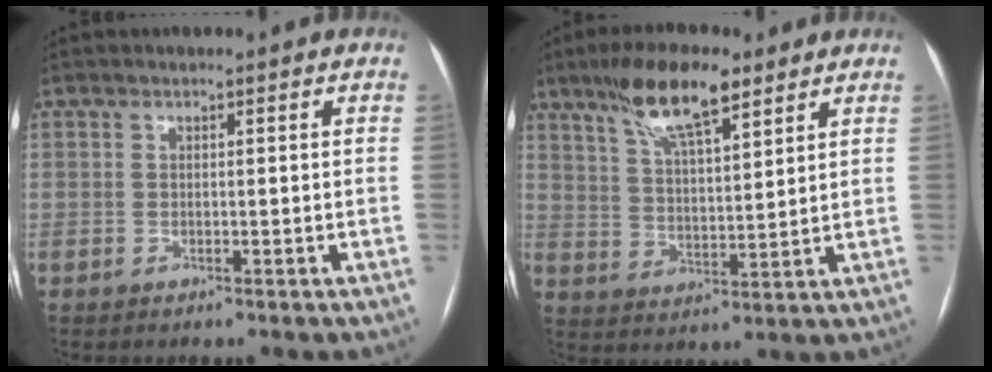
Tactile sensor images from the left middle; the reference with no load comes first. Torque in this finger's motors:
{"motor_torque": [1.07, -1.07, 0.40, 0.17]}